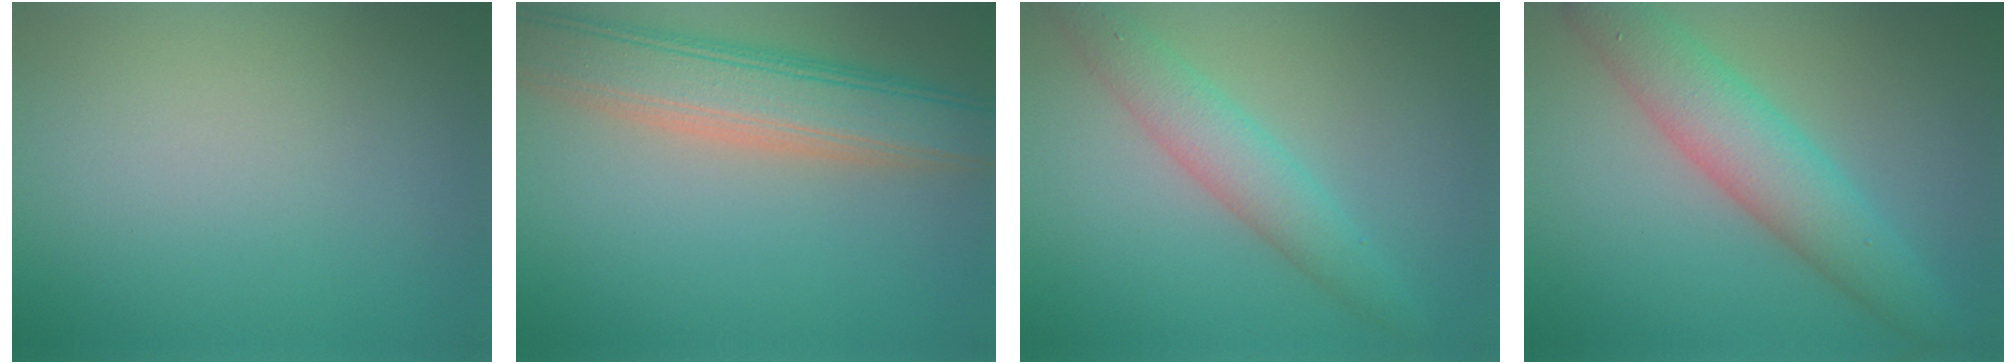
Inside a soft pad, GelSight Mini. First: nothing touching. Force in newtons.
{"total": 7.7, "press": 7.7, "slide": 0.7}
{"total": 3.7, "press": 3.7, "slide": 0.1}
{"total": 5.9, "press": 5.9, "slide": 0.2}